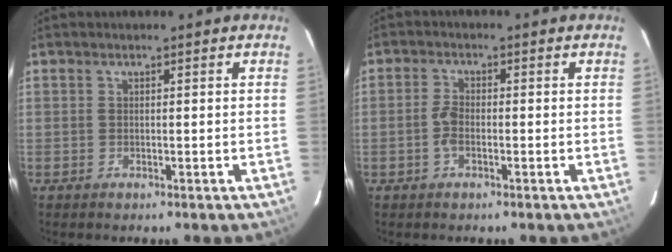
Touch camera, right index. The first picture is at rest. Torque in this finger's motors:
{"motor_torque": [0.53, 0.06, 0.26, 0.06]}